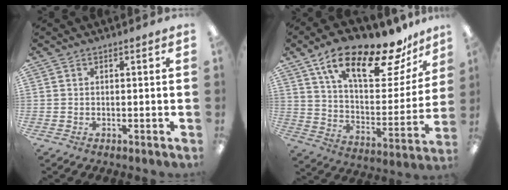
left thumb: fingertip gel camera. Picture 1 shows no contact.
{"total": 22.3, "force": [16.0, 7.3, 13.7], "torque": [-0.218, -0.097, 0.266]}